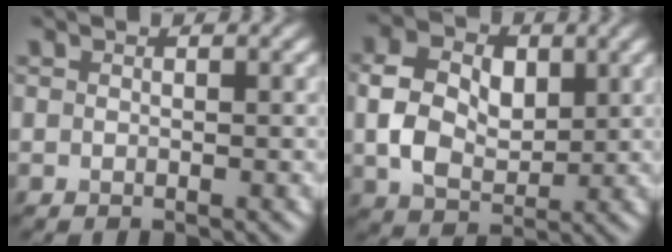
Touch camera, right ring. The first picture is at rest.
{"total": 6.2, "force": [0.7, 4.5, 4.2], "torque": [-0.090, 0.002, 0.011]}